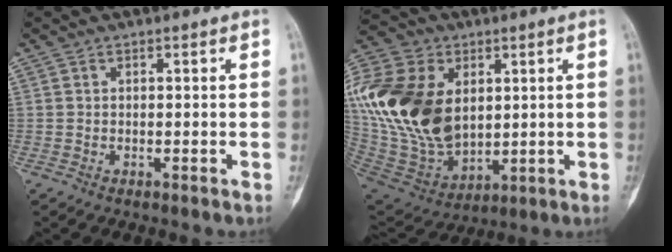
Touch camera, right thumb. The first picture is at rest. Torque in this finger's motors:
{"motor_torque": [-0.72, 2.86, 2.32, 0.45, 0.71]}